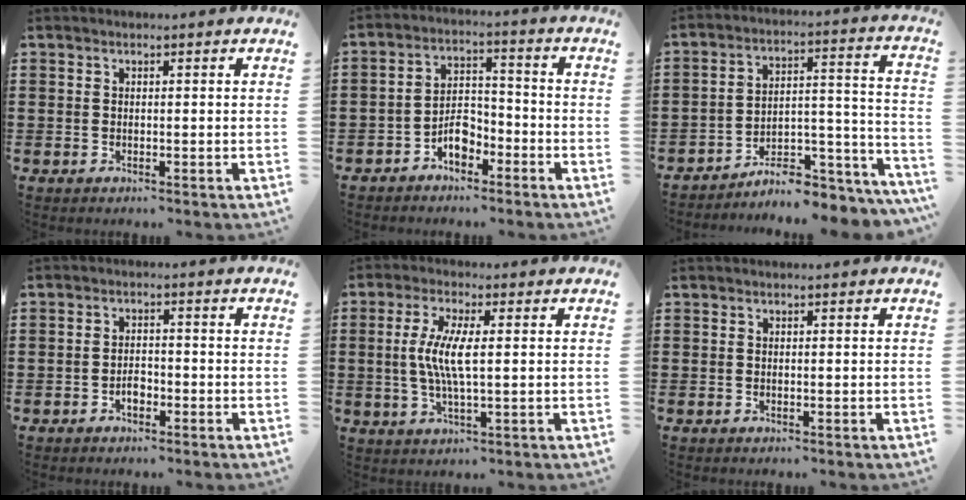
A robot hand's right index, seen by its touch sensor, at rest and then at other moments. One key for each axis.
{"total": 5.2, "fx": -3.2, "fy": 2.7, "fz": 3.0, "tx": -0.058, "ty": 0.011, "tz": -0.062}
{"total": 6.8, "fx": -6.0, "fy": 1.9, "fz": 2.7, "tx": -0.035, "ty": 0.007, "tz": -0.112}
{"total": 2.3, "fx": -1.1, "fy": 1.3, "fz": 1.5, "tx": -0.031, "ty": 0.004, "tz": -0.023}
{"total": 6.4, "fx": 0.2, "fy": 1.3, "fz": 6.3, "tx": -0.130, "ty": -0.005, "tz": -0.003}
{"total": 0.0}